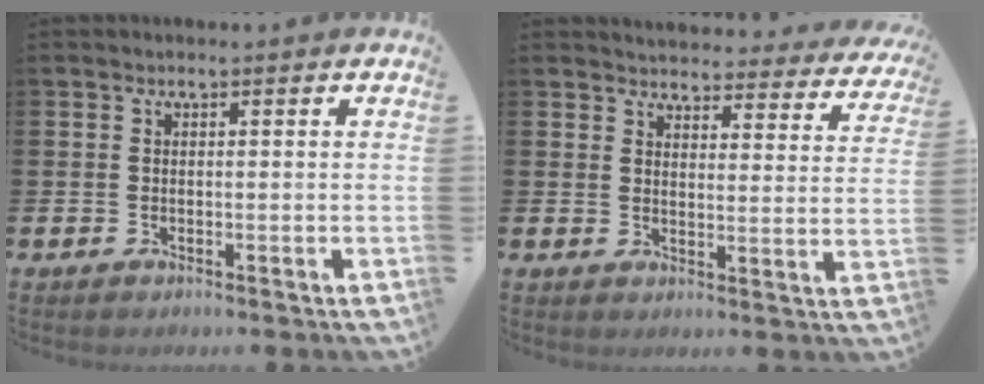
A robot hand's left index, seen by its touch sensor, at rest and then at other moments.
{"total": 3.6, "force": [3.5, 0.7, 0.2], "torque": [-0.016, -0.032, 0.056]}